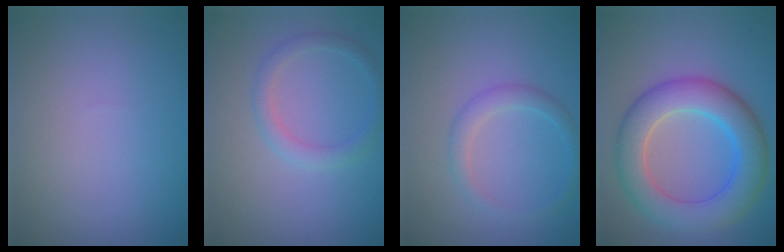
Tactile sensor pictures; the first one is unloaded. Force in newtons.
{"total": 1.9, "press": 1.9, "slide": 0.1}
{"total": 2.0, "press": 2.0, "slide": 0.2}
{"total": 7.2, "press": 7.2, "slide": 0.3}